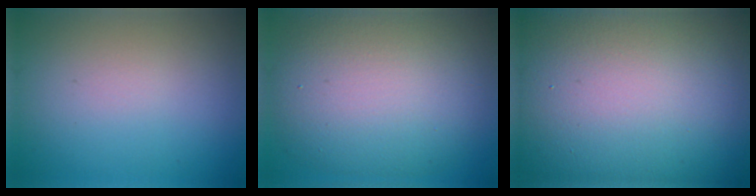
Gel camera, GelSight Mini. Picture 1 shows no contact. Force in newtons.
{"total": 10.7, "press": 10.7, "slide": 0.8}
{"total": 26.9, "press": 26.9, "slide": 1.3}